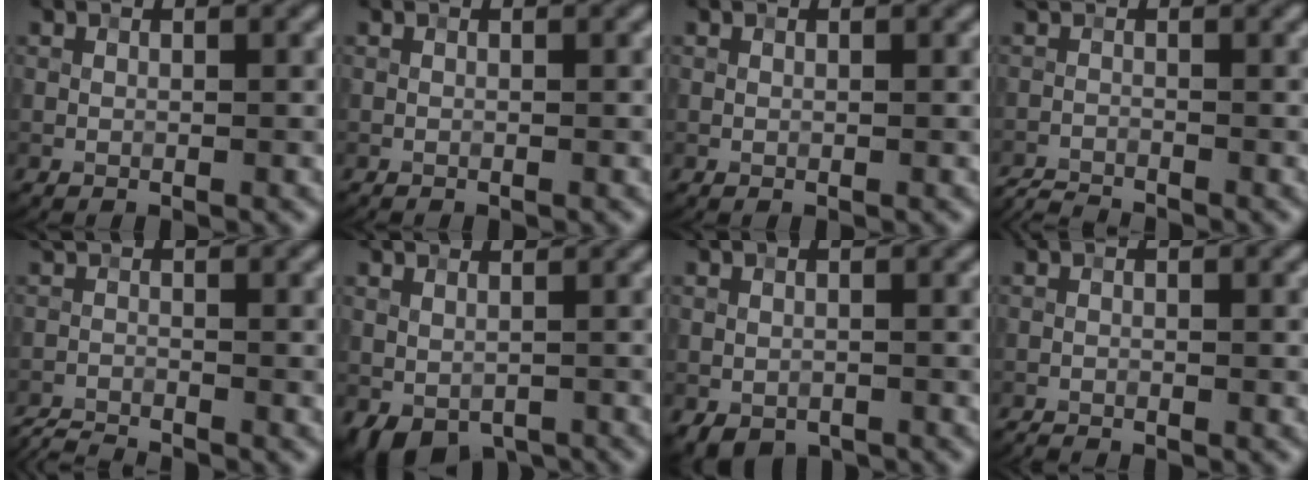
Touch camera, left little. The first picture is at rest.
{"total": 0.0}
{"total": 0.0}
{"total": 2.4, "force": [-2.4, 0.1, 0.4], "torque": [-0.014, -0.008, -0.055]}
{"total": 2.8, "force": [-2.8, 0.2, 0.6], "torque": [-0.018, -0.010, -0.062]}
{"total": 3.9, "force": [-1.2, 3.1, 2.2], "torque": [-0.029, -0.001, -0.018]}
{"total": 1.9, "force": [-1.0, 1.5, 0.7], "torque": [-0.016, -0.008, -0.019]}
{"total": 1.0, "force": [-1.0, -0.1, -0.1], "torque": [0.001, 0.000, -0.022]}